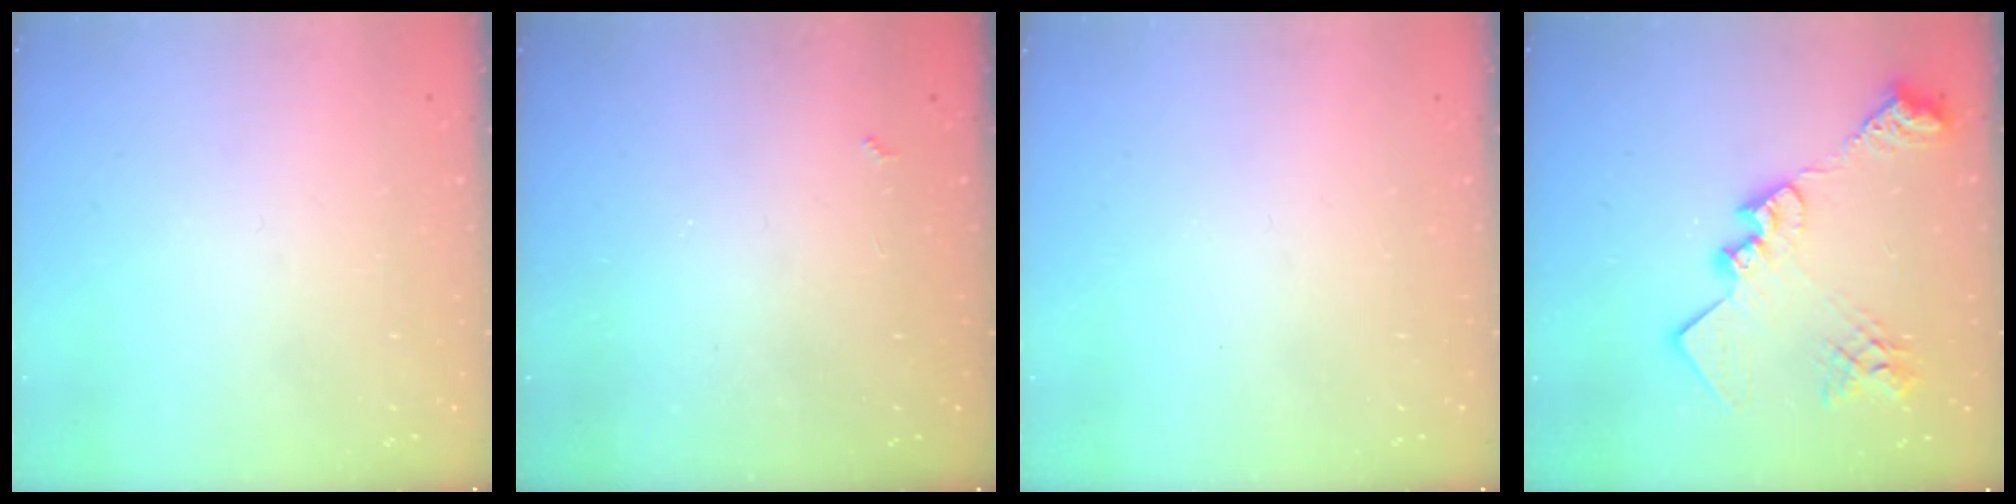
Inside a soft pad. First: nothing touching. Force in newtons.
{"total": 2.3, "press": 2.3, "slide": 0.4}
{"total": 0.0}
{"total": 21.9, "press": 21.8, "slide": 2.0}